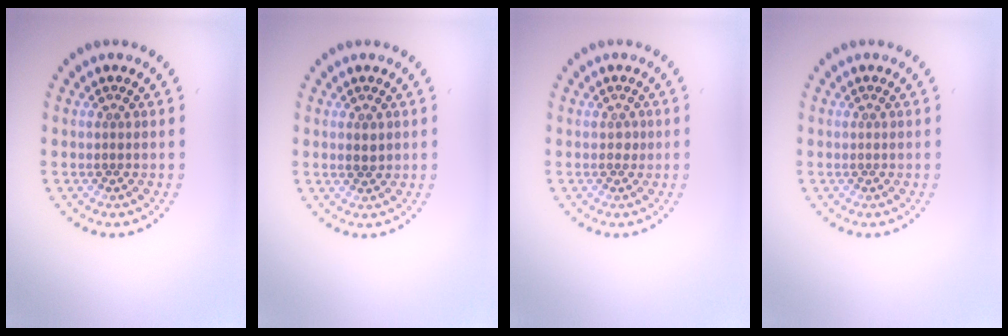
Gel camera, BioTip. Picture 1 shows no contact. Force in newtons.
{"total": 1.2, "press": 1.2, "slide": 0.2}
{"total": 0.6, "press": 0.5, "slide": 0.1}
{"total": 0.0}